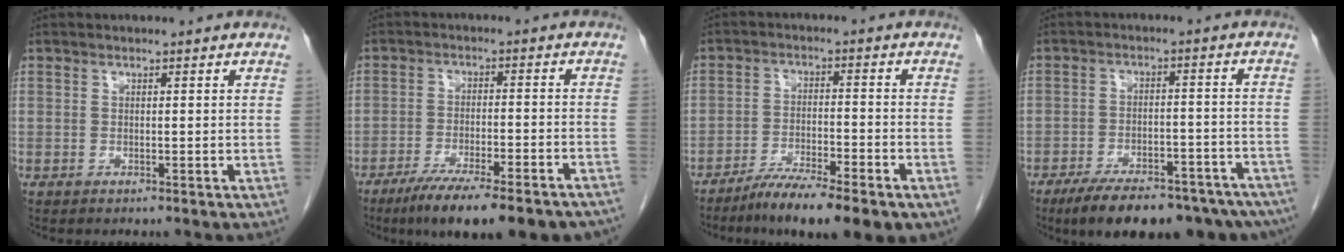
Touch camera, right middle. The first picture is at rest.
{"total": 18.2, "force": [-14.8, 2.7, 10.3], "torque": [-0.109, -0.009, -0.209]}
{"total": 11.2, "force": [-8.0, 1.7, 7.7], "torque": [-0.120, -0.017, -0.127]}
{"total": 21.1, "force": [-16.6, 6.7, 11.2], "torque": [-0.125, 0.005, -0.220]}